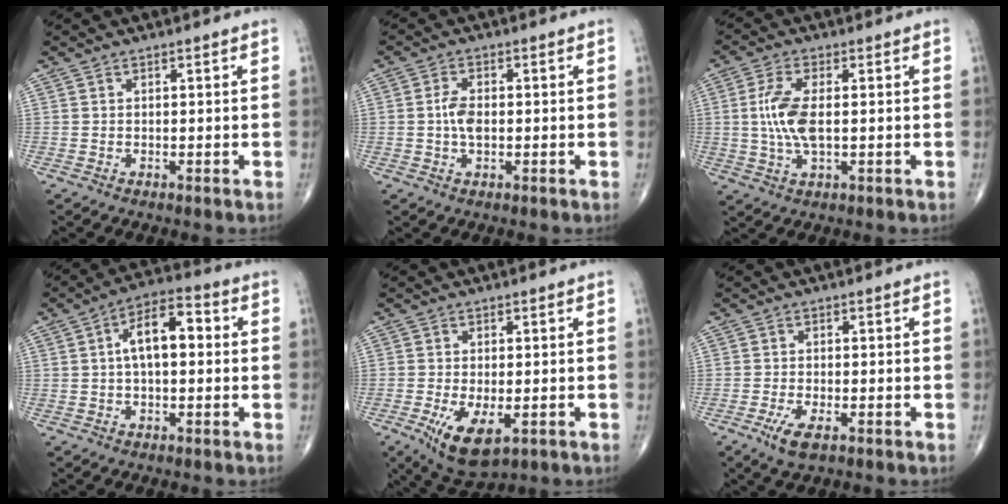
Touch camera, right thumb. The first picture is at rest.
{"total": 3.8, "force": [-0.2, 2.0, 3.2], "torque": [-0.062, 0.003, -0.008]}
{"total": 7.7, "force": [0.3, 3.0, 7.1], "torque": [-0.163, -0.002, 0.004]}
{"total": 9.7, "force": [1.2, 4.8, 8.3], "torque": [-0.129, 0.028, 0.008]}
{"total": 9.0, "force": [-3.2, 4.2, 7.3], "torque": [-0.124, -0.016, -0.044]}
{"total": 4.2, "force": [-2.0, 1.6, 3.3], "torque": [-0.065, -0.005, -0.035]}